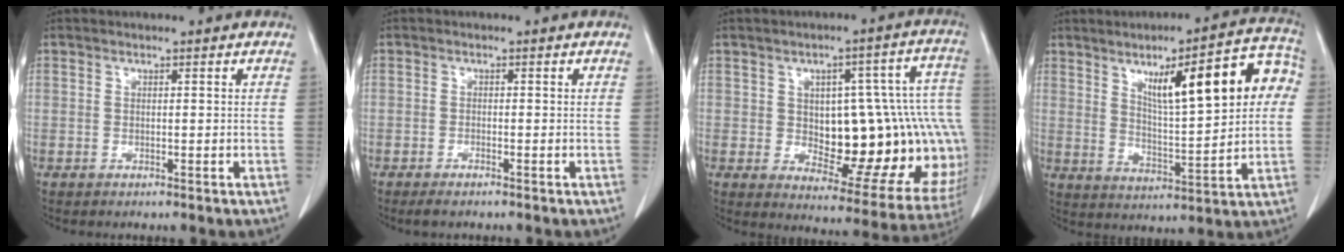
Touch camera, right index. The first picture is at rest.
{"total": 2.0, "force": [-1.6, 0.4, 1.1], "torque": [-0.021, -0.004, -0.025]}
{"total": 22.4, "force": [-1.2, 8.7, 20.6], "torque": [-0.185, 0.046, 0.016]}
{"total": 16.4, "force": [4.8, 3.5, 15.3], "torque": [-0.210, 0.029, 0.074]}